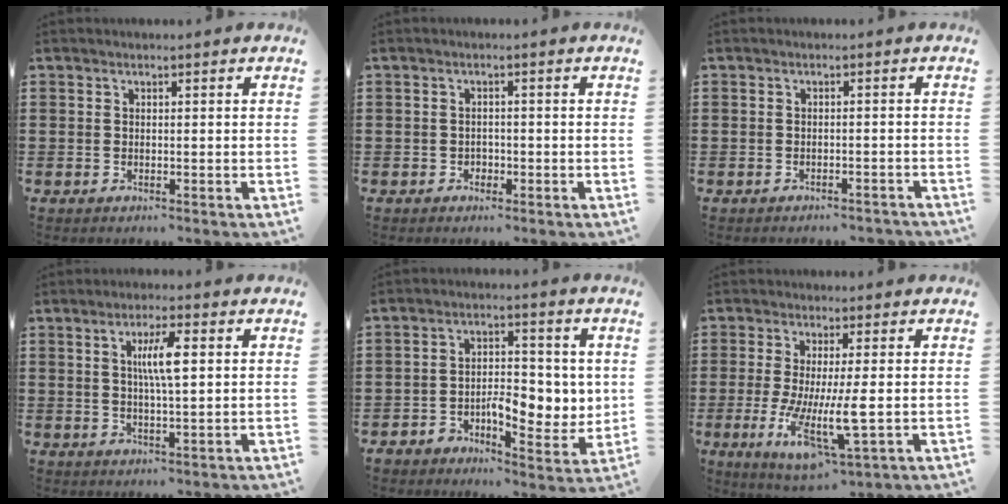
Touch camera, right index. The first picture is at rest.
{"total": 1.1, "force": [-0.7, 0.9, 0.3], "torque": [-0.008, 0.000, -0.016]}
{"total": 1.4, "force": [-1.4, 0.2, 0.0], "torque": [-0.006, 0.001, -0.031]}
{"total": 5.4, "force": [1.1, 0.9, 5.2], "torque": [-0.102, 0.006, 0.015]}
{"total": 6.8, "force": [-1.2, 4.5, 5.0], "torque": [-0.071, 0.004, -0.026]}
{"total": 9.3, "force": [-1.5, 2.0, 8.9], "torque": [-0.176, -0.021, -0.022]}